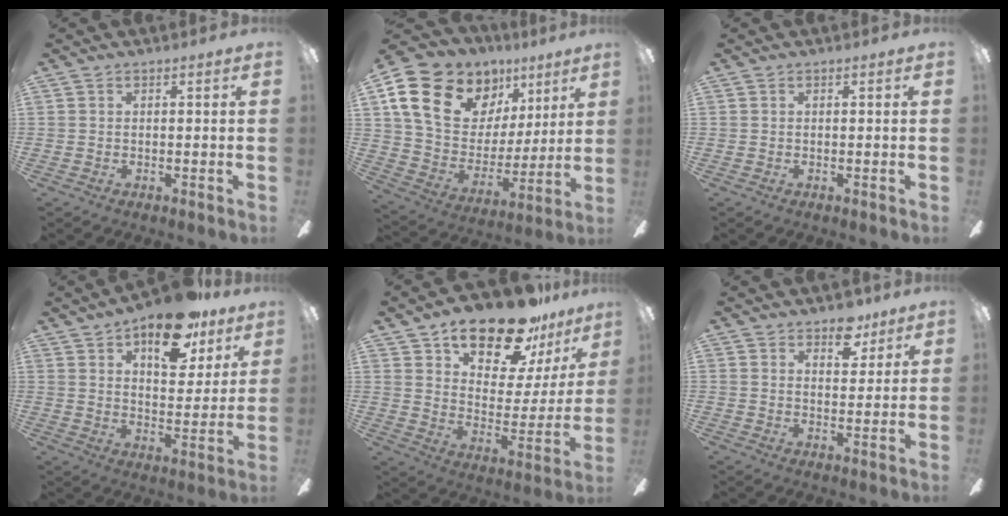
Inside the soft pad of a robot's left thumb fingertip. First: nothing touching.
{"total": 20.1, "force": [11.2, 13.6, 9.7], "torque": [-0.175, -0.049, 0.220]}
{"total": 0.0}
{"total": 17.4, "force": [11.3, 8.3, 10.4], "torque": [-0.139, -0.054, 0.187]}
{"total": 21.4, "force": [16.6, 8.3, 10.7], "torque": [-0.172, -0.109, 0.284]}
{"total": 7.1, "force": [5.2, 4.0, 2.9], "torque": [-0.016, -0.025, 0.086]}